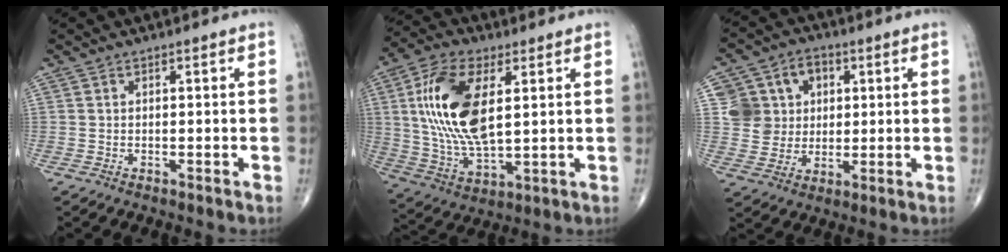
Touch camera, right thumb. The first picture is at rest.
{"total": 17.8, "force": [4.0, 8.5, 15.1], "torque": [-0.298, -0.011, 0.078]}
{"total": 10.8, "force": [2.6, 9.9, 3.6], "torque": [-0.027, 0.007, 0.049]}